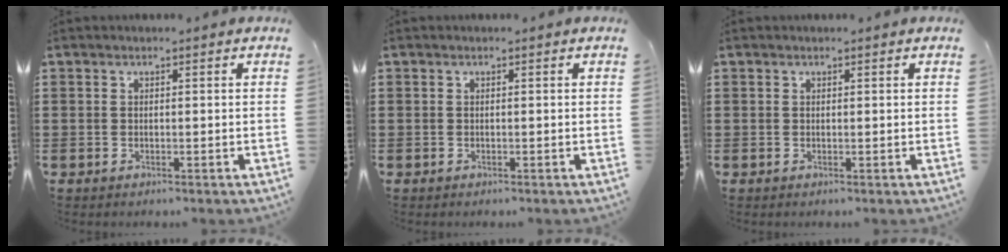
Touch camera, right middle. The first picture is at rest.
{"total": 0.0}
{"total": 0.0}